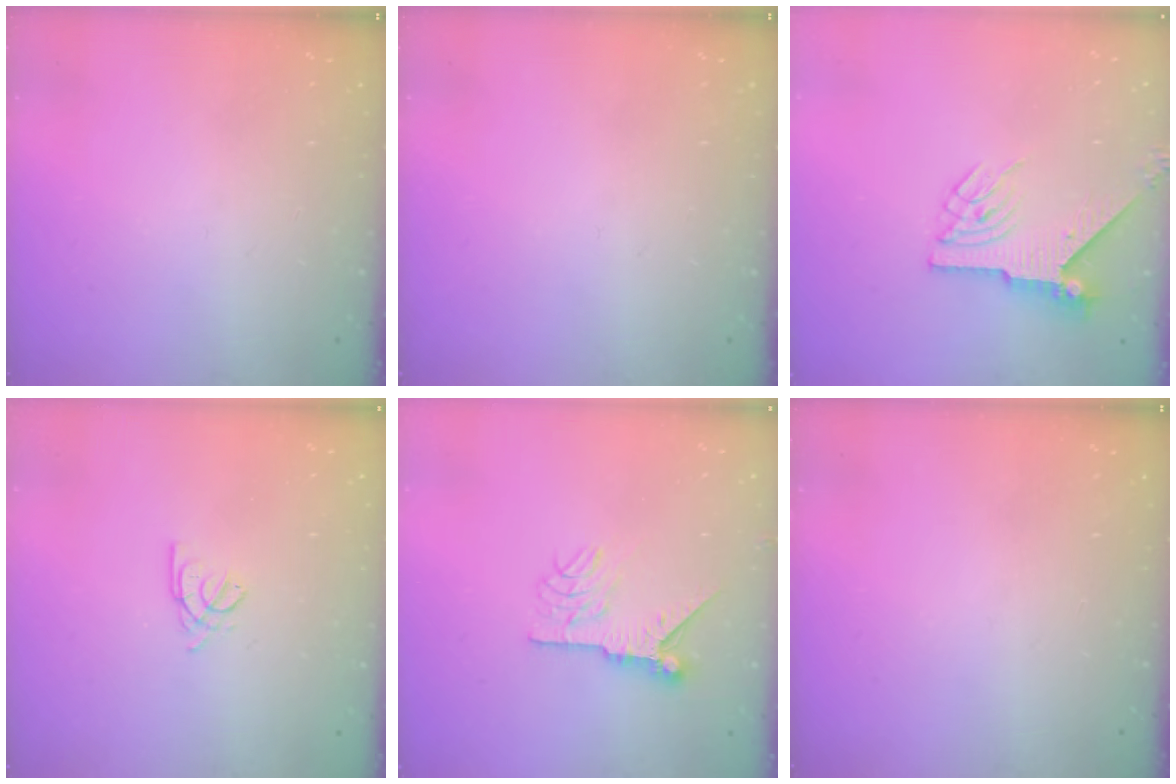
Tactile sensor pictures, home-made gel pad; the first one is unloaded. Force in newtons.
{"total": 0.0}
{"total": 6.4, "press": 6.4, "slide": 0.7}
{"total": 2.0, "press": 2.0, "slide": 0.4}
{"total": 11.4, "press": 11.4, "slide": 0.8}
{"total": 0.0}